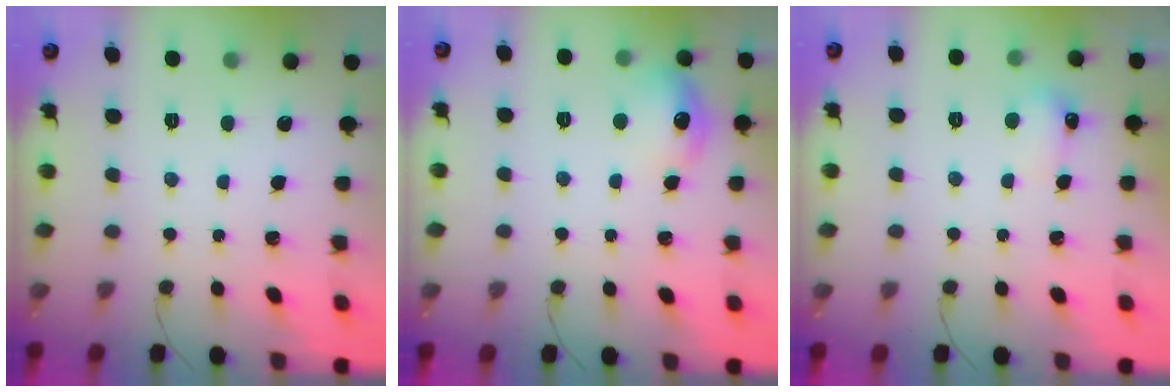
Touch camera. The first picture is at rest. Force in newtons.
{"total": 9.9, "press": 9.8, "slide": 1.0}
{"total": 5.5, "press": 5.3, "slide": 1.4}